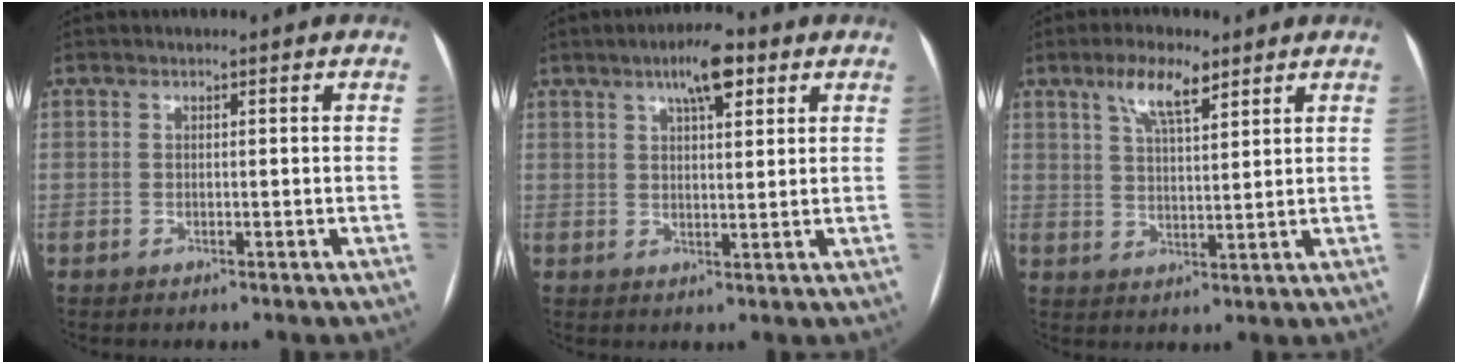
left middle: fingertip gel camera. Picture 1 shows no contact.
{"total": 6.2, "force": [3.6, 1.7, 4.8], "torque": [-0.080, 0.009, 0.054]}
{"total": 6.2, "force": [4.0, 1.6, 4.5], "torque": [-0.087, 0.007, 0.072]}